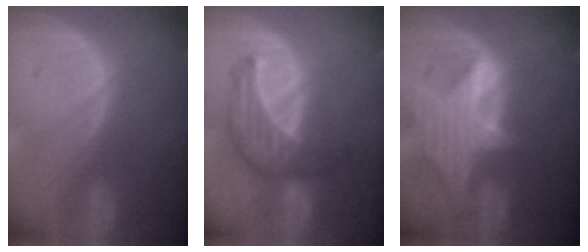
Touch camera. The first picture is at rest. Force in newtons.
{"total": 6.9, "press": 6.8, "slide": 1.0}
{"total": 7.9, "press": 7.3, "slide": 3.1}